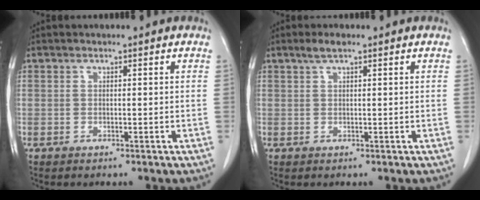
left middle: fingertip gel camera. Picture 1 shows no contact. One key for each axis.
{"total": 1.9, "fx": 1.3, "fy": 0.3, "fz": 1.3, "tx": -0.031, "ty": 0.008, "tz": 0.026}